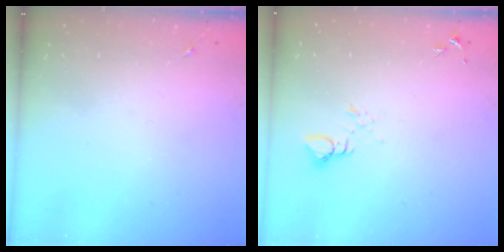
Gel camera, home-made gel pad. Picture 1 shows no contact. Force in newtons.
{"total": 3.4, "press": 3.4, "slide": 0.2}